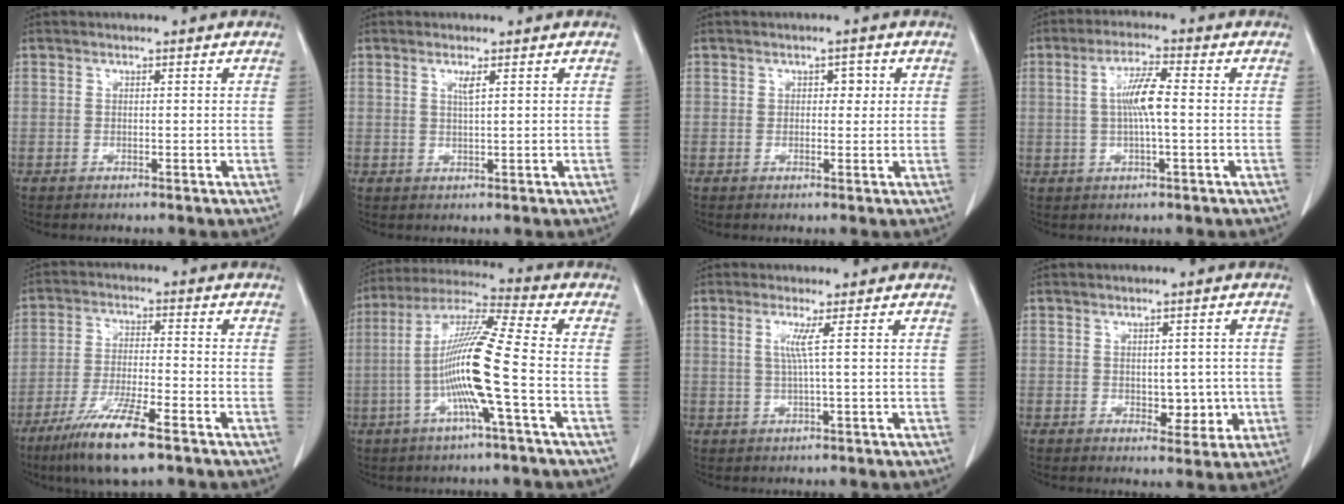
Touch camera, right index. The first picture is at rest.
{"total": 1.4, "force": [0.6, -0.1, 1.3], "torque": [-0.028, -0.002, 0.012]}
{"total": 1.9, "force": [0.5, 1.3, 1.3], "torque": [-0.013, 0.007, 0.006]}
{"total": 5.6, "force": [0.2, 0.4, 5.6], "torque": [-0.109, 0.006, 0.001]}
{"total": 10.8, "force": [-6.9, 1.1, 8.1], "torque": [-0.159, -0.027, -0.122]}
{"total": 13.0, "force": [-2.9, -0.8, 12.7], "torque": [-0.247, 0.004, -0.066]}
{"total": 2.4, "force": [0.5, -0.9, 2.2], "torque": [-0.052, 0.001, 0.013]}
{"total": 4.4, "force": [-0.5, 2.8, 3.4], "torque": [-0.034, 0.003, 0.002]}